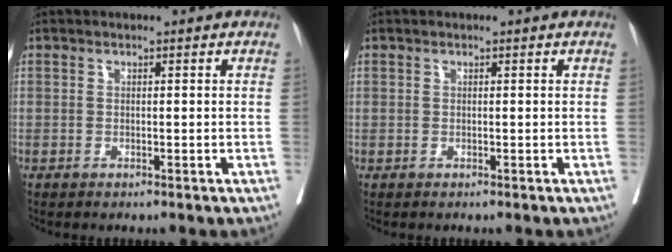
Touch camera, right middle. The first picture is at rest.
{"total": 0.0}